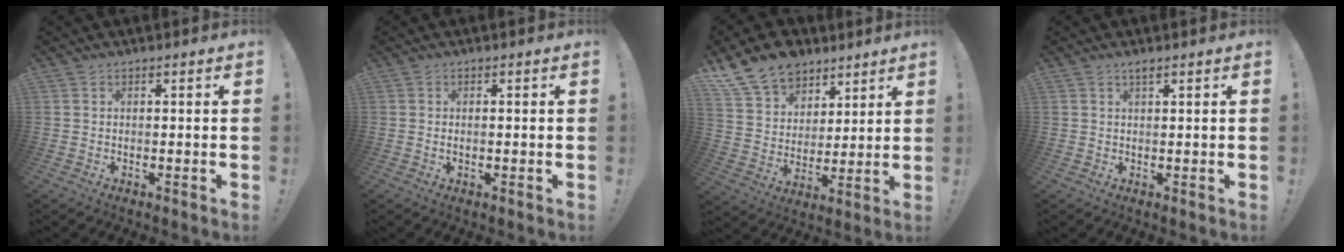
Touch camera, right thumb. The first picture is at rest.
{"total": 0.7, "force": [-0.2, 0.1, 0.7], "torque": [-0.012, 0.000, -0.003]}
{"total": 15.0, "force": [10.7, 9.6, 4.5], "torque": [-0.084, -0.071, 0.206]}
{"total": 1.2, "force": [0.9, 0.0, 0.8], "torque": [-0.025, 0.005, 0.017]}